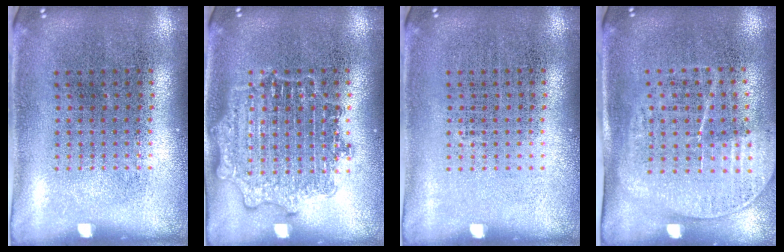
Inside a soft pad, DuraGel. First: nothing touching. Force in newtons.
{"total": 3.0, "press": 3.0, "slide": 0.4}
{"total": 0.0}
{"total": 1.7, "press": 1.4, "slide": 0.9}